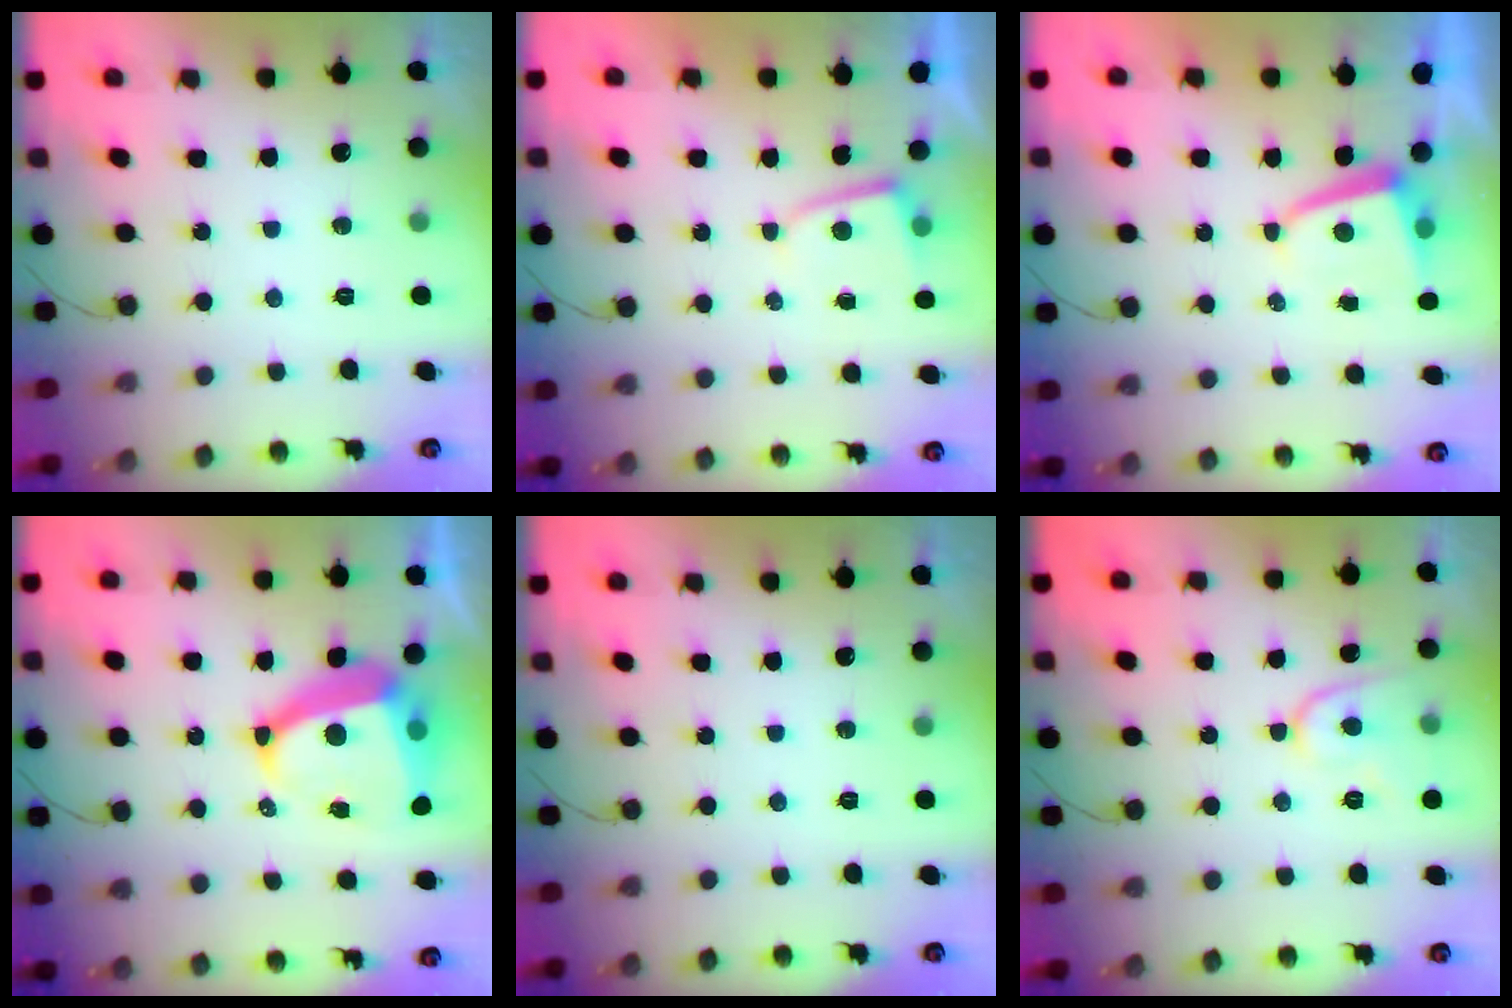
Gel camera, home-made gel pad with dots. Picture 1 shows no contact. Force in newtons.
{"total": 2.2, "press": 2.2, "slide": 0.4}
{"total": 2.7, "press": 2.6, "slide": 0.4}
{"total": 13.1, "press": 13.0, "slide": 1.7}
{"total": 0.0}
{"total": 8.4, "press": 8.3, "slide": 0.7}